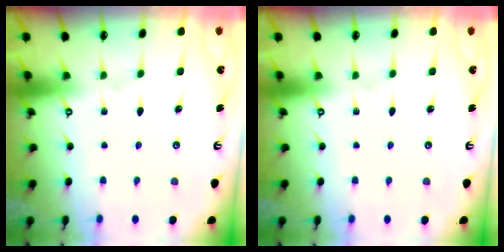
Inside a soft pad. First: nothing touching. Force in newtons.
{"total": 0.0}